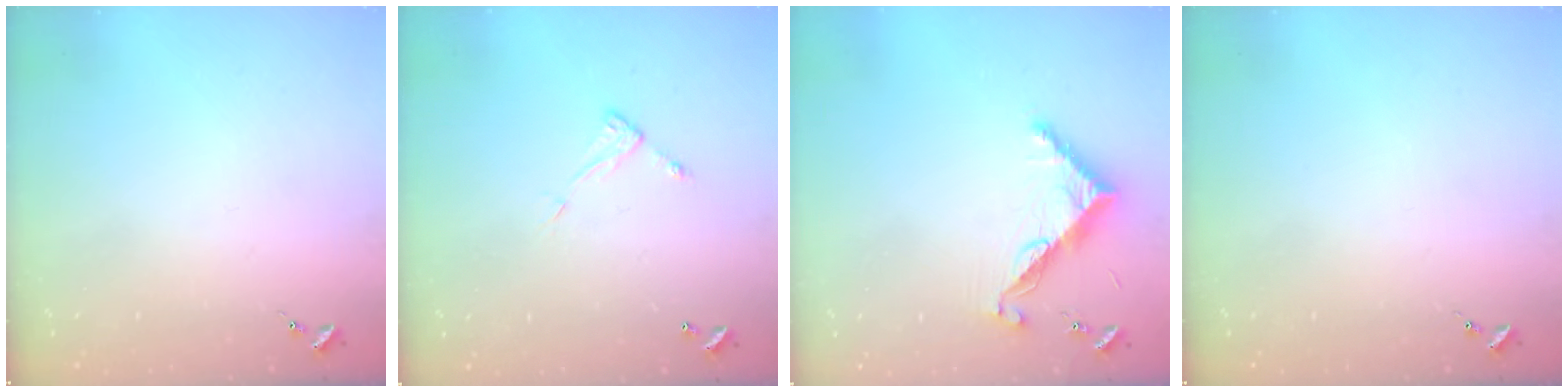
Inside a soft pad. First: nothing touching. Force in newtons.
{"total": 5.8, "press": 5.8, "slide": 0.2}
{"total": 8.5, "press": 8.5, "slide": 0.6}
{"total": 0.0}